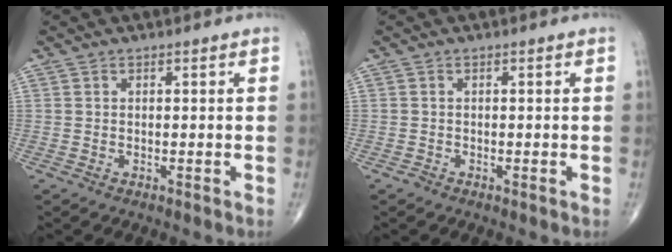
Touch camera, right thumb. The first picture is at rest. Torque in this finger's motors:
{"motor_torque": [-0.01, -0.15, -0.14, 0.01, -0.02]}